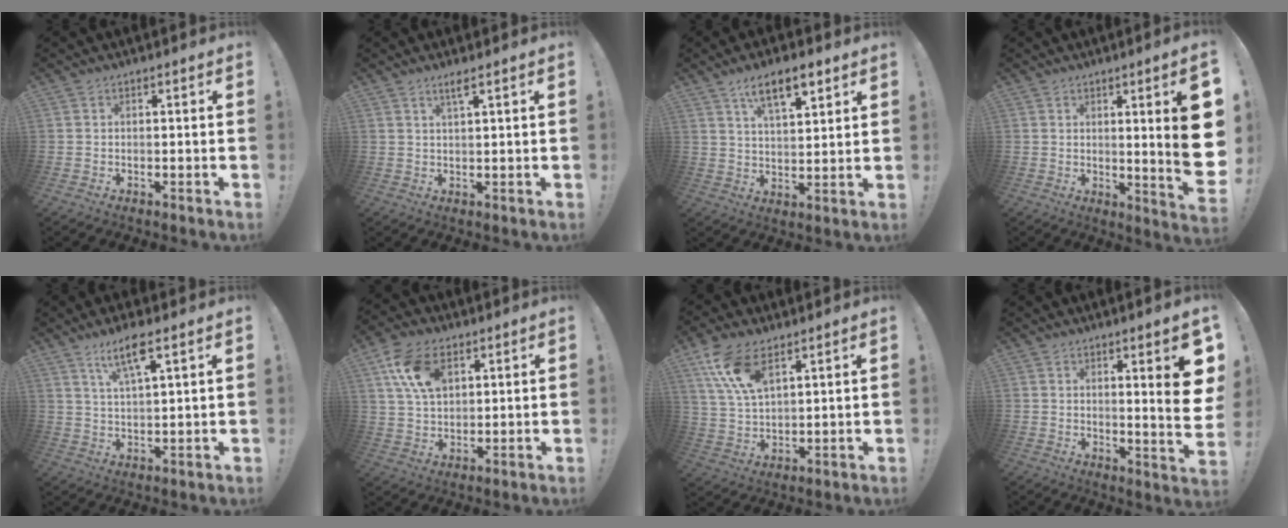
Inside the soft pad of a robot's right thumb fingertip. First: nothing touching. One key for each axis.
{"total": 2.9, "fx": 1.9, "fy": -0.2, "fz": 2.1, "tx": -0.039, "ty": -0.005, "tz": 0.030}
{"total": 10.4, "fx": 6.4, "fy": 3.6, "fz": 7.3, "tx": -0.111, "ty": -0.027, "tz": 0.111}
{"total": 13.7, "fx": 1.7, "fy": 0.6, "fz": 13.6, "tx": -0.181, "ty": -0.031, "tz": 0.023}
{"total": 8.4, "fx": 5.2, "fy": 1.6, "fz": 6.4, "tx": -0.109, "ty": -0.019, "tz": 0.086}
{"total": 13.2, "fx": 6.0, "fy": 8.3, "fz": 8.3, "tx": -0.136, "ty": -0.015, "tz": 0.114}
{"total": 11.7, "fx": 7.3, "fy": 5.4, "fz": 7.4, "tx": -0.148, "ty": -0.026, "tz": 0.139}
{"total": 10.4, "fx": 2.8, "fy": 0.4, "fz": 10.0, "tx": -0.124, "ty": -0.037, "tz": 0.037}